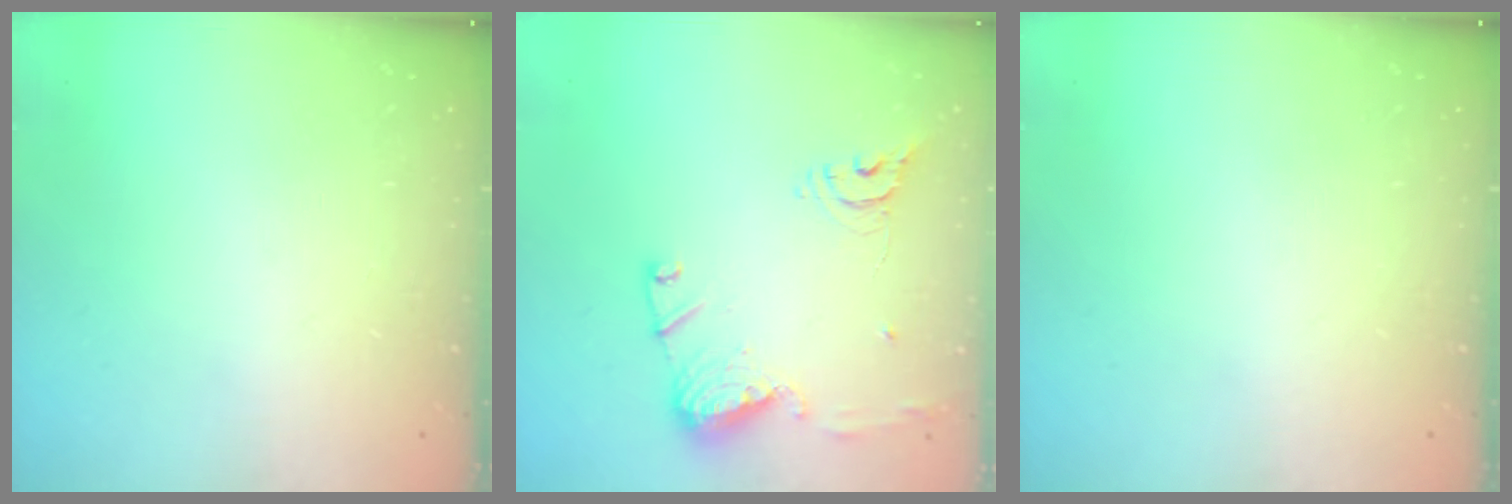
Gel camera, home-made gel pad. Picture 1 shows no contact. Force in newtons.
{"total": 15.3, "press": 15.2, "slide": 1.4}
{"total": 0.0}